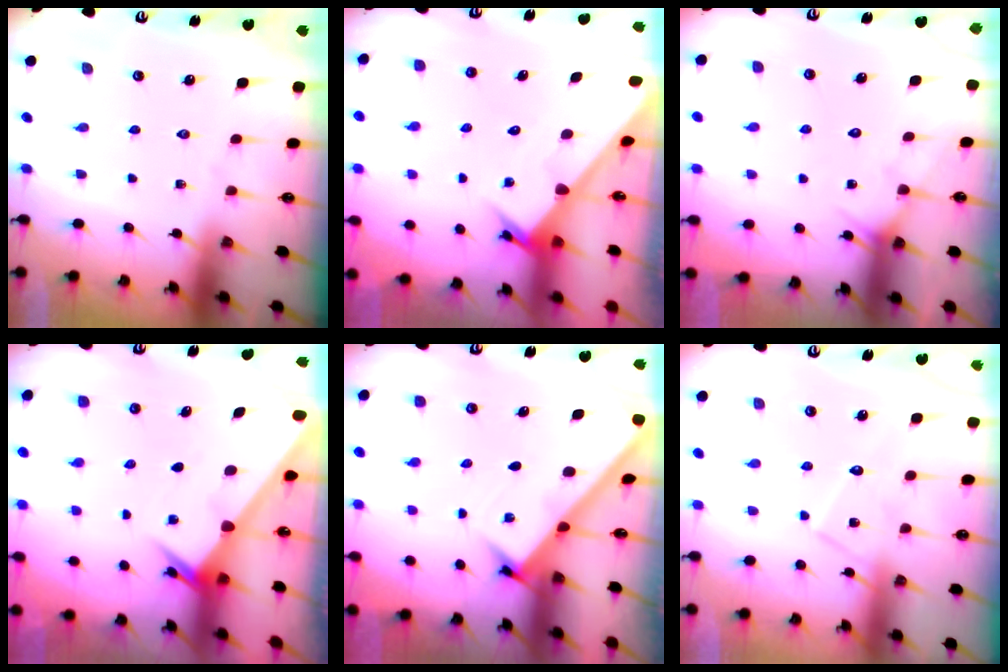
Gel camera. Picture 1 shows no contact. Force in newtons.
{"total": 2.9, "press": 2.9, "slide": 0.1}
{"total": 6.2, "press": 6.2, "slide": 0.6}
{"total": 2.0, "press": 2.0, "slide": 0.0}
{"total": 2.6, "press": 2.6, "slide": 0.3}
{"total": 7.9, "press": 7.8, "slide": 0.7}